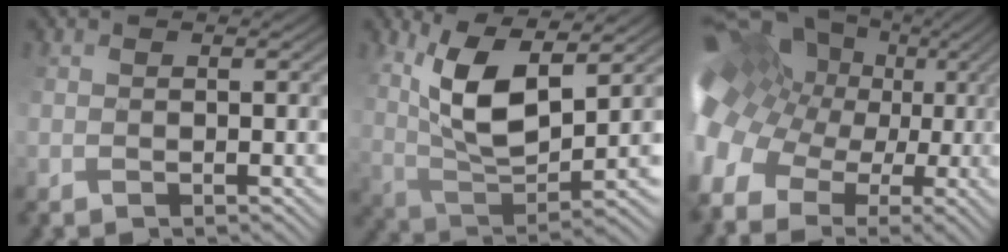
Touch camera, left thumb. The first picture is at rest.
{"total": 9.1, "force": [5.2, 2.5, 7.1], "torque": [-0.146, 0.010, 0.102]}
{"total": 14.8, "force": [0.9, 11.2, 9.6], "torque": [-0.228, 0.039, 0.020]}